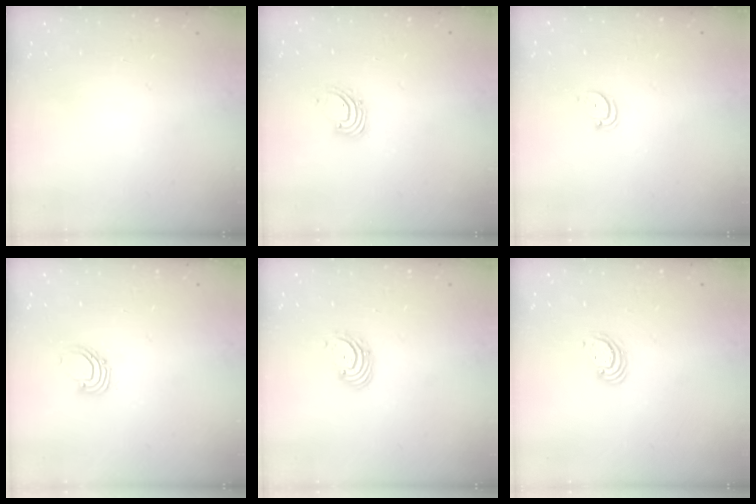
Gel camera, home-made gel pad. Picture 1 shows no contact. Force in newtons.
{"total": 2.6, "press": 2.6, "slide": 0.2}
{"total": 2.6, "press": 2.6, "slide": 0.1}
{"total": 2.6, "press": 2.6, "slide": 0.2}
{"total": 2.9, "press": 2.9, "slide": 0.3}
{"total": 3.5, "press": 3.5, "slide": 0.3}